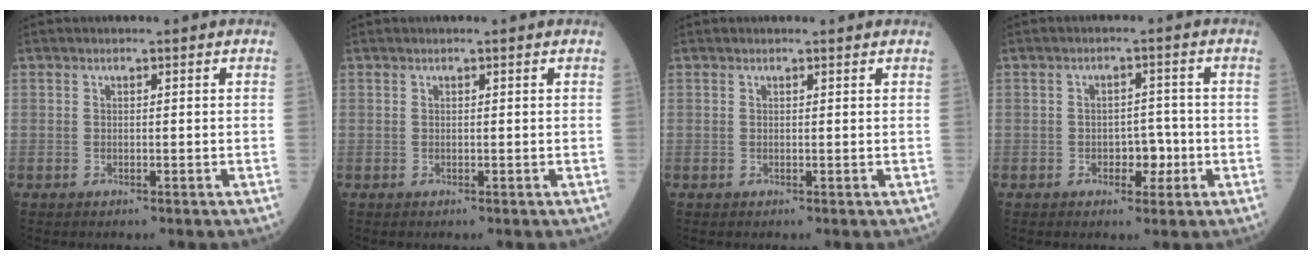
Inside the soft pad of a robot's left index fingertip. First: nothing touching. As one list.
[{"total": 0.6, "force": [0.5, -0.1, 0.3], "torque": [-0.005, 0.005, 0.011]}, {"total": 0.7, "force": [0.7, 0.1, 0.1], "torque": [-0.009, 0.000, 0.007]}, {"total": 3.6, "force": [-1.2, 2.1, 2.6], "torque": [-0.032, 0.006, -0.015]}]